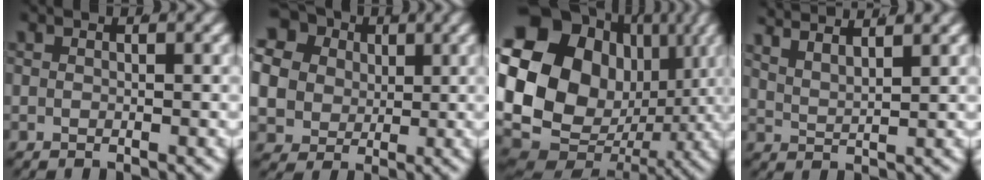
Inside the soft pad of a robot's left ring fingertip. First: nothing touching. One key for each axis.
{"total": 14.0, "fx": 2.4, "fy": 12.4, "fz": 6.1, "tx": -0.162, "ty": -0.029, "tz": 0.035}
{"total": 22.3, "fx": 0.7, "fy": 18.0, "fz": 13.2, "tx": -0.267, "ty": -0.037, "tz": 0.010}
{"total": 5.0, "fx": 3.4, "fy": 2.4, "fz": 2.8, "tx": -0.060, "ty": 0.007, "tz": 0.054}